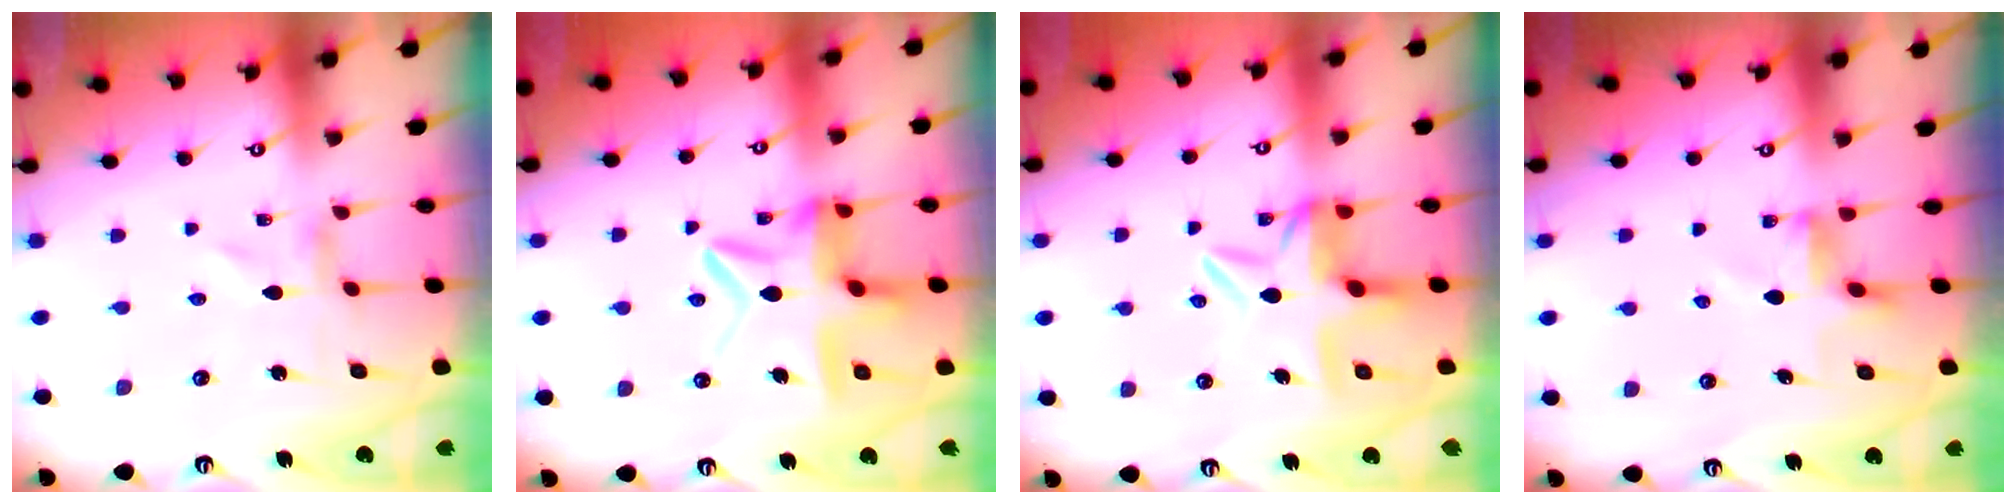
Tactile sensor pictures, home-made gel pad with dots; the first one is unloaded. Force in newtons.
{"total": 13.6, "press": 13.6, "slide": 1.3}
{"total": 8.5, "press": 8.3, "slide": 2.0}
{"total": 4.8, "press": 4.7, "slide": 0.7}